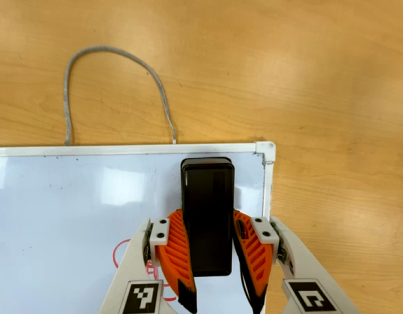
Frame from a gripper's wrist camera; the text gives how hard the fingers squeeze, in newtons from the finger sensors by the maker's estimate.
{"total": 10.3, "left": 10.2, "right": 10.4}